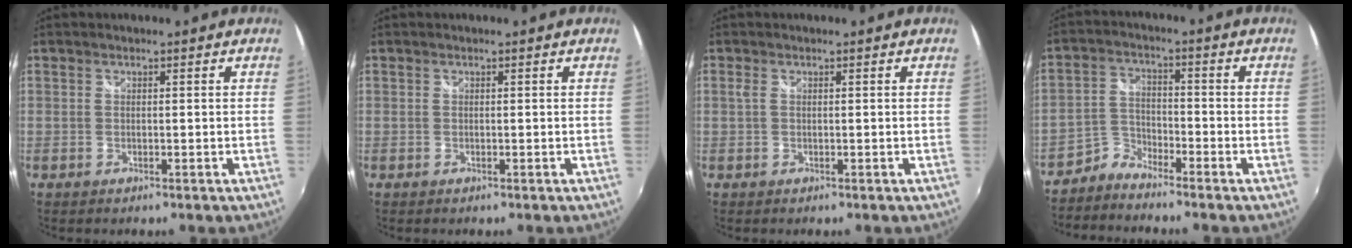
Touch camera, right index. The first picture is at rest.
{"total": 0.0}
{"total": 0.8, "force": [0.2, 0.2, 0.7], "torque": [-0.018, 0.001, 0.001]}
{"total": 4.1, "force": [-3.9, 1.4, 0.2], "torque": [-0.004, 0.011, -0.085]}